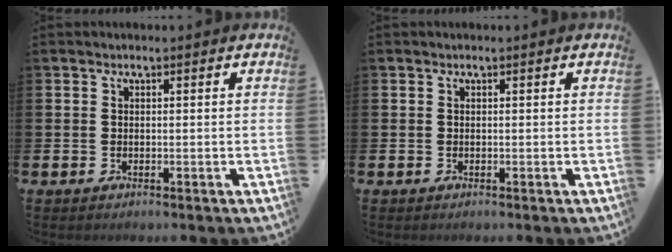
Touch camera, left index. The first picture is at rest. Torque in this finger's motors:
{"motor_torque": [0.00, 0.00, 0.01, 0.00]}